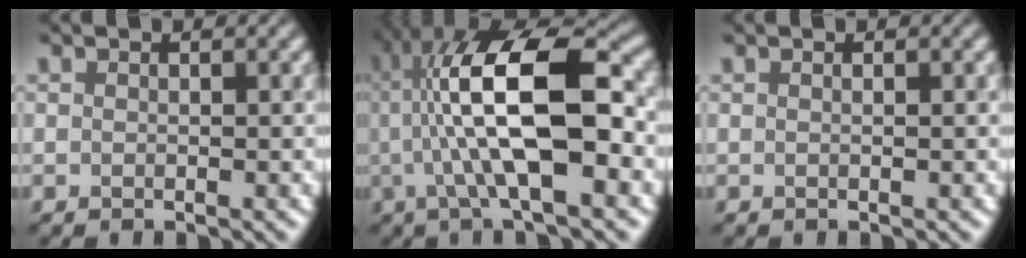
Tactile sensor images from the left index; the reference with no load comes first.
{"total": 11.6, "force": [0.1, 3.5, 11.1], "torque": [-0.189, 0.023, -0.006]}
{"total": 0.0}